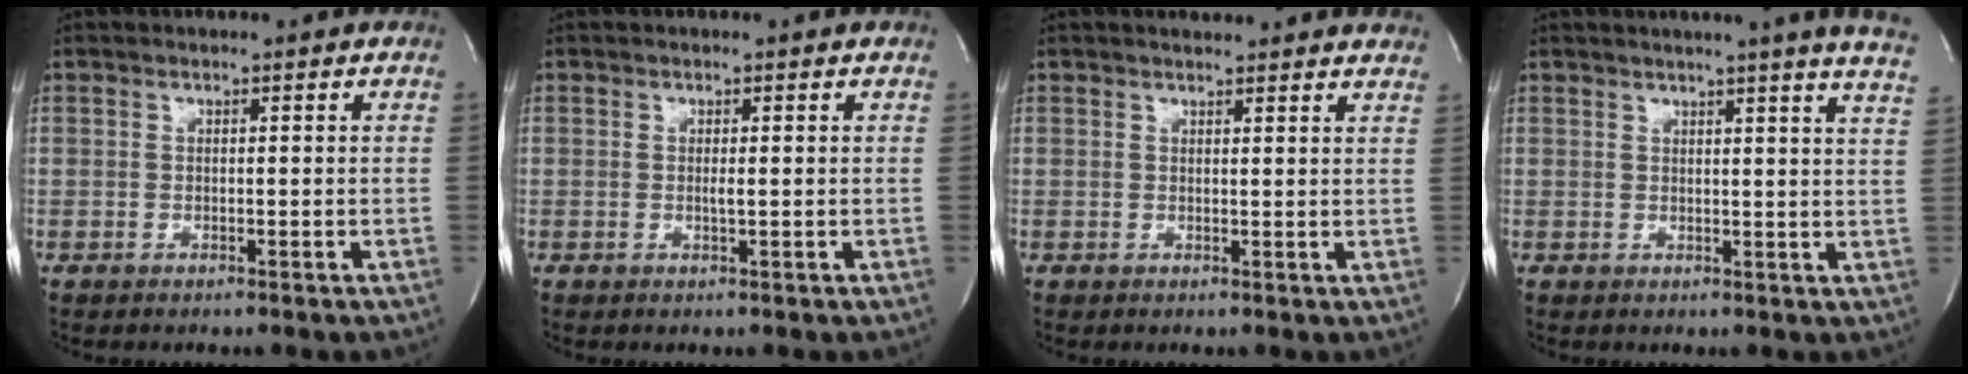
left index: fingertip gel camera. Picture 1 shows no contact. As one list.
[{"total": 0.8, "force": [0.0, 0.0, 0.8], "torque": [-0.020, -0.002, 0.001]}, {"total": 7.2, "force": [6.9, 0.9, 1.9], "torque": [-0.024, 0.007, 0.065]}, {"total": 12.9, "force": [11.0, -1.6, 6.5], "torque": [-0.097, -0.041, 0.115]}]